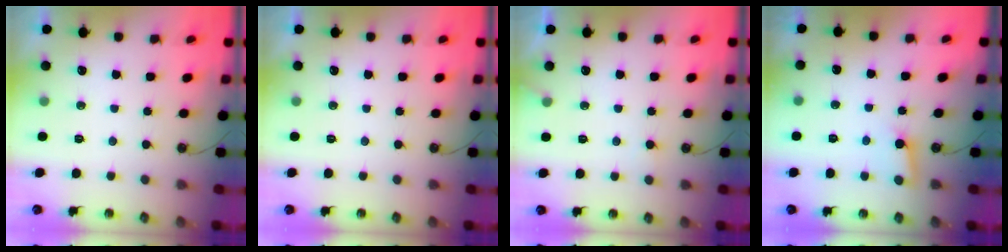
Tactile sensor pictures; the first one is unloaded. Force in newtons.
{"total": 0.0}
{"total": 5.8, "press": 5.8, "slide": 0.4}
{"total": 3.1, "press": 3.1, "slide": 0.3}